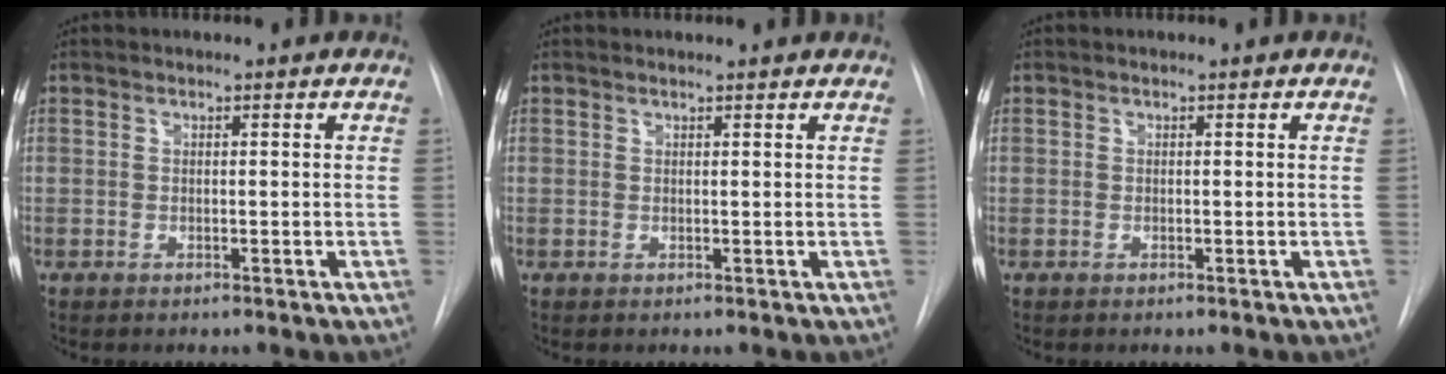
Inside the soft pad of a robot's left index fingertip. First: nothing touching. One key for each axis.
{"total": 1.3, "fx": 1.3, "fy": -0.1, "fz": 0.3, "tx": -0.011, "ty": 0.007, "tz": 0.017}
{"total": 0.0}